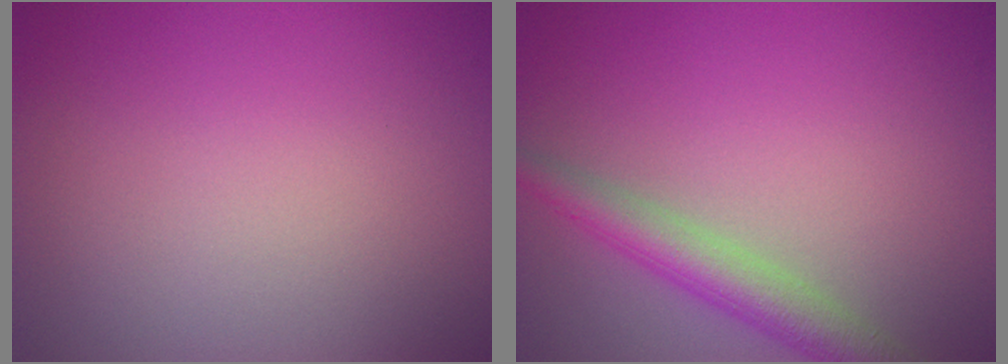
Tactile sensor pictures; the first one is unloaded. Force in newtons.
{"total": 3.8, "press": 3.8, "slide": 0.1}